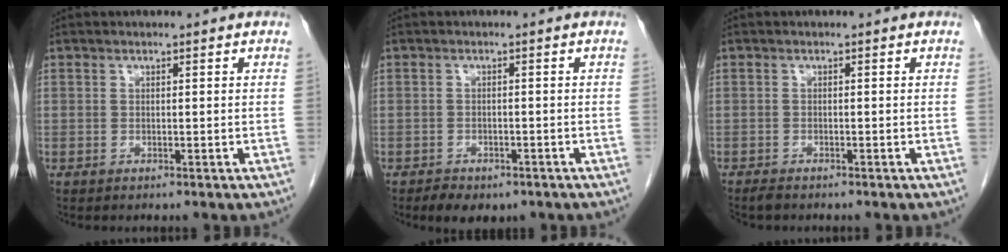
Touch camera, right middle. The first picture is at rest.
{"total": 4.6, "force": [-3.3, 2.4, 2.1], "torque": [-0.028, -0.002, -0.043]}
{"total": 1.5, "force": [-1.3, 0.3, 0.5], "torque": [-0.015, -0.004, -0.021]}